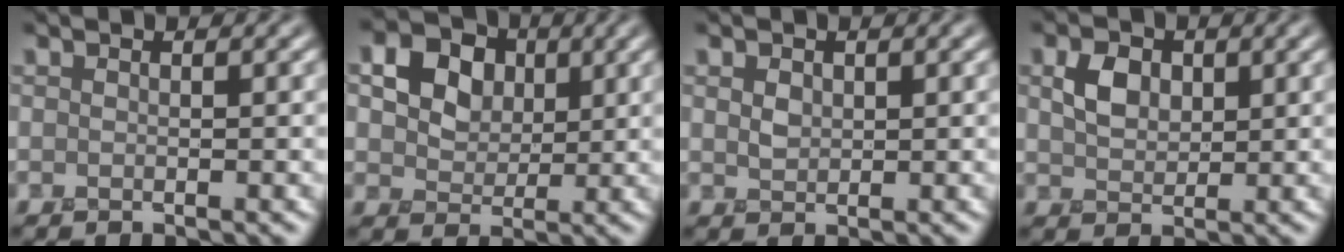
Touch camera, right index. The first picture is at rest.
{"total": 7.0, "force": [2.0, 5.6, 3.6], "torque": [-0.091, 0.009, 0.026]}
{"total": 1.4, "force": [0.4, 1.0, 0.8], "torque": [-0.019, -0.002, 0.007]}
{"total": 2.7, "force": [0.6, 2.0, 1.6], "torque": [-0.038, 0.000, 0.007]}